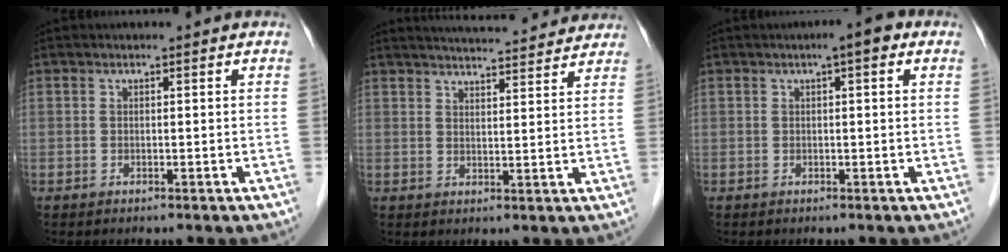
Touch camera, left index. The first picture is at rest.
{"total": 14.2, "force": [13.3, 1.9, 4.5], "torque": [-0.060, 0.019, 0.171]}
{"total": 2.9, "force": [1.3, 0.6, 2.5], "torque": [-0.033, 0.010, 0.013]}